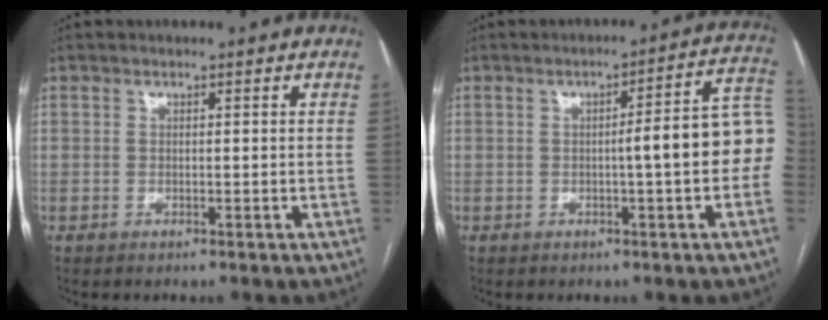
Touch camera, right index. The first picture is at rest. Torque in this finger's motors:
{"motor_torque": [1.26, -0.31, 0.58, 0.11]}